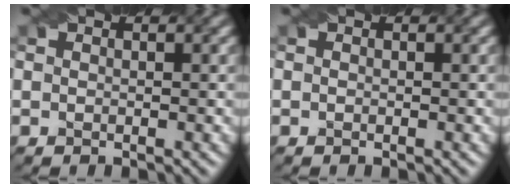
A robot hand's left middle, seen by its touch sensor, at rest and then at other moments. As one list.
[{"total": 0.0}]